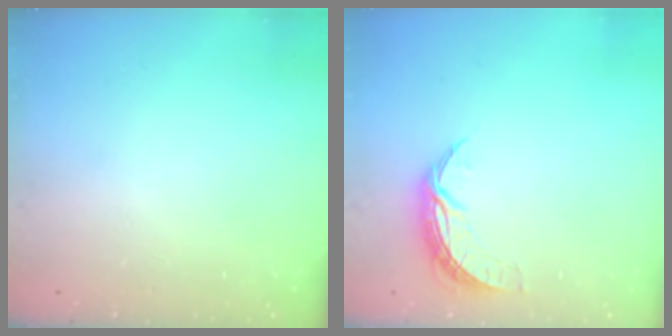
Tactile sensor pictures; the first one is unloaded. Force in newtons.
{"total": 7.4, "press": 7.4, "slide": 0.5}